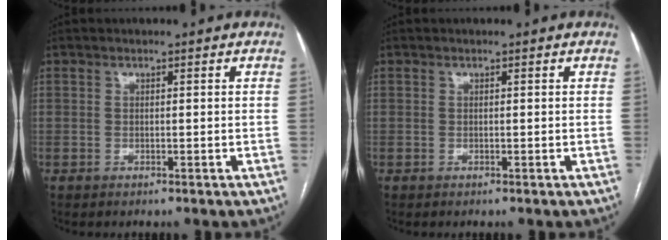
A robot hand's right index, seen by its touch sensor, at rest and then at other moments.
{"total": 0.0}